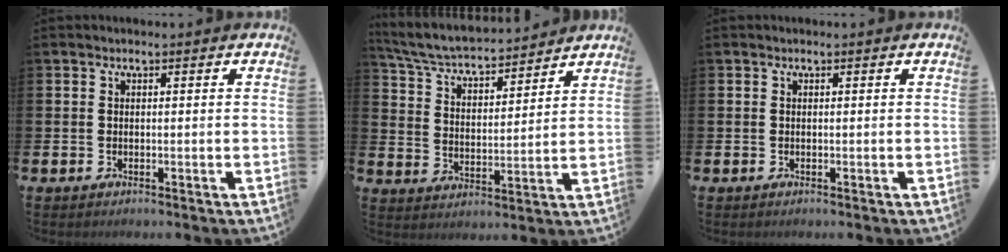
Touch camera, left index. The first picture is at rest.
{"total": 5.7, "force": [5.4, 0.8, 1.6], "torque": [-0.060, -0.039, 0.091]}
{"total": 0.0}